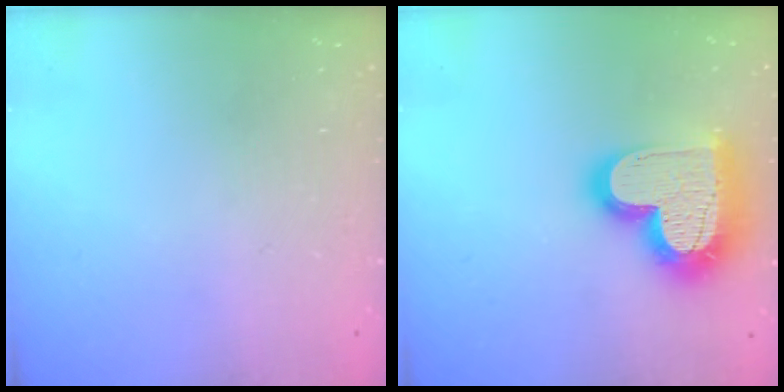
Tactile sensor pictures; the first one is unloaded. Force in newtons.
{"total": 23.3, "press": 23.2, "slide": 1.9}